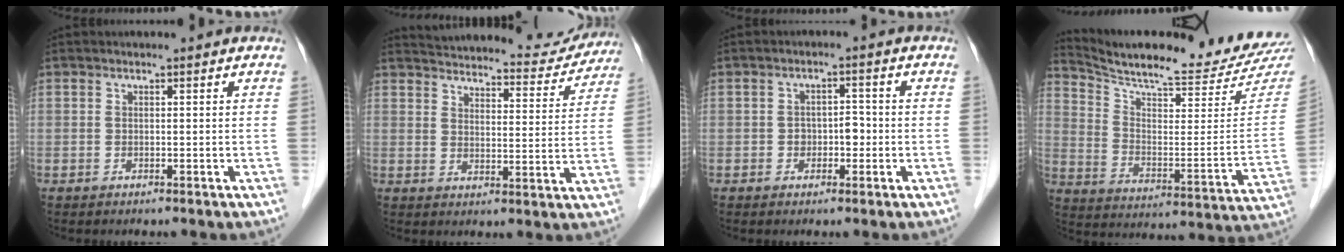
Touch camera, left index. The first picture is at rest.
{"total": 18.5, "force": [17.8, 3.6, 3.5], "torque": [-0.041, -0.025, 0.222]}
{"total": 2.9, "force": [-0.7, 1.8, 2.1], "torque": [-0.028, 0.012, -0.010]}
{"total": 22.1, "force": [21.2, 0.9, 6.2], "torque": [-0.114, -0.095, 0.290]}